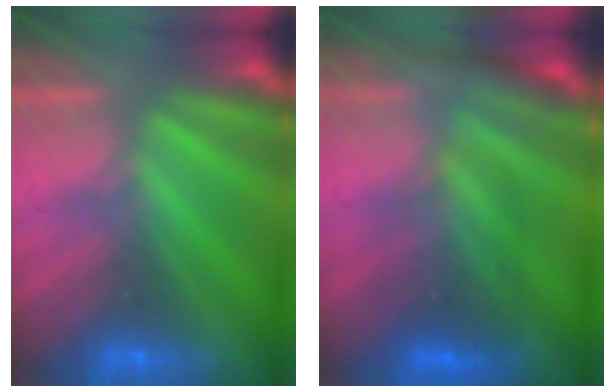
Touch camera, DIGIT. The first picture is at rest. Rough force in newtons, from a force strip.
{"total": 2.7}